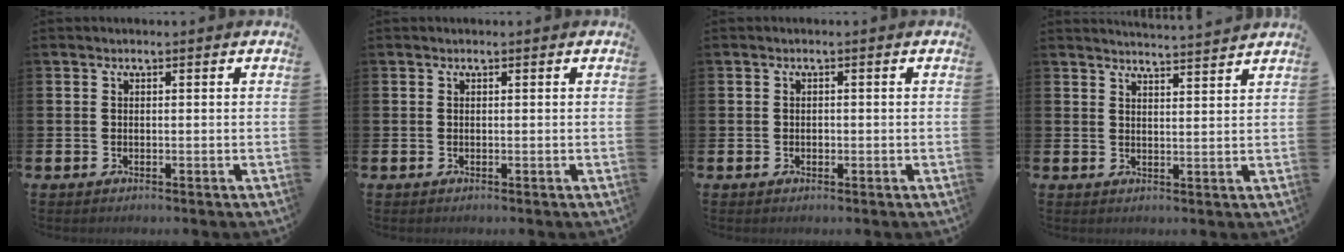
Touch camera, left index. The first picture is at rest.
{"total": 0.0}
{"total": 0.6, "force": [-0.1, 0.6, 0.3], "torque": [-0.006, 0.005, -0.002]}
{"total": 3.8, "force": [3.7, -0.6, 0.1], "torque": [-0.010, -0.027, 0.066]}